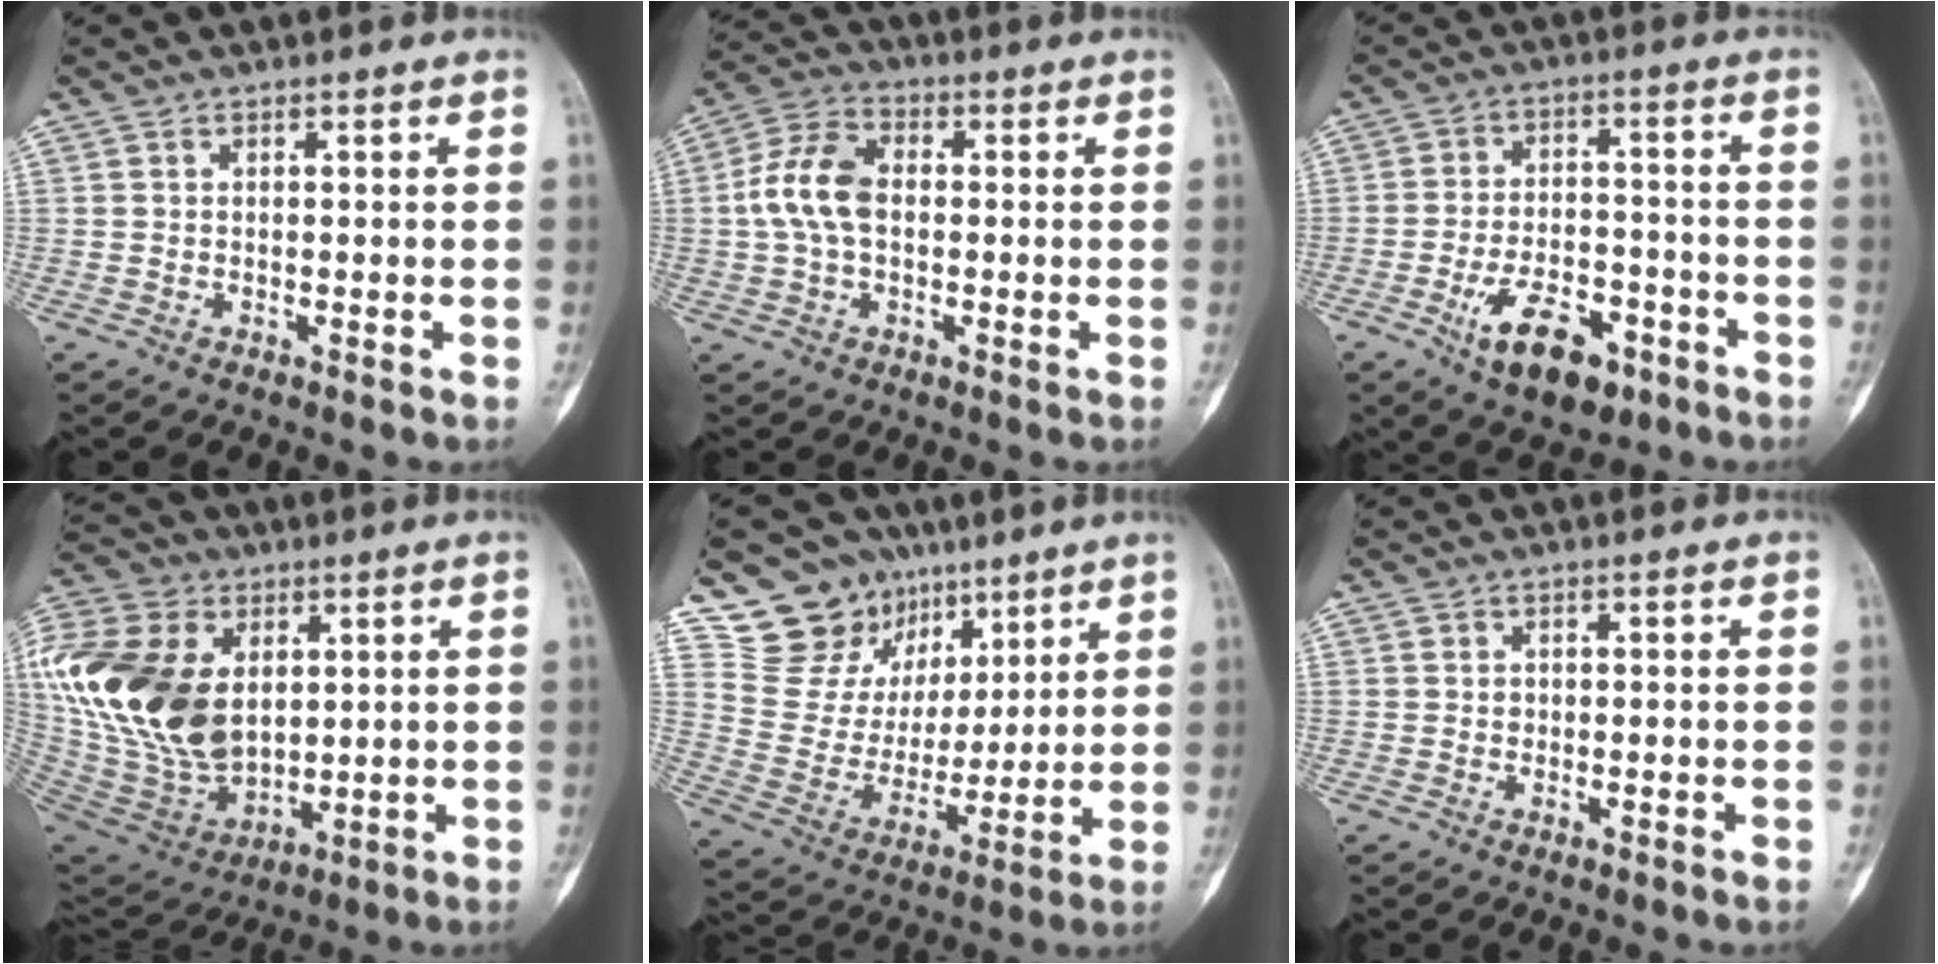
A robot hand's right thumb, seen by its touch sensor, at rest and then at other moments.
{"total": 9.5, "force": [0.1, 6.0, 7.4], "torque": [-0.148, 0.025, -0.007]}
{"total": 11.9, "force": [-6.0, 6.4, 8.0], "torque": [-0.113, 0.029, -0.093]}
{"total": 26.3, "force": [4.6, 17.9, 18.8], "torque": [-0.389, -0.014, 0.099]}
{"total": 16.5, "force": [10.9, 12.0, 3.0], "torque": [-0.007, -0.043, 0.209]}
{"total": 0.7, "force": [0.1, 0.7, 0.0], "torque": [0.004, 0.002, 0.001]}